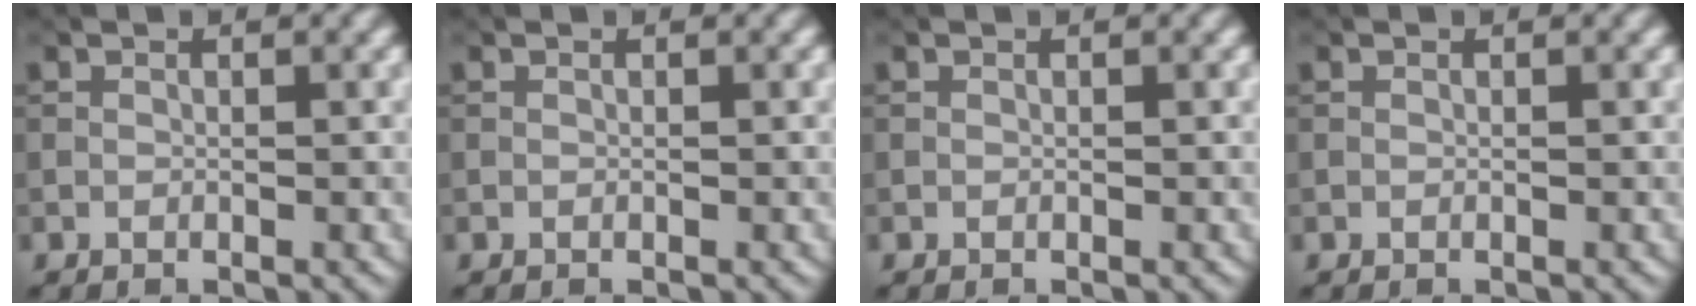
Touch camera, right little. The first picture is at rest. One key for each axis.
{"total": 0.0}
{"total": 0.0}
{"total": 0.0}